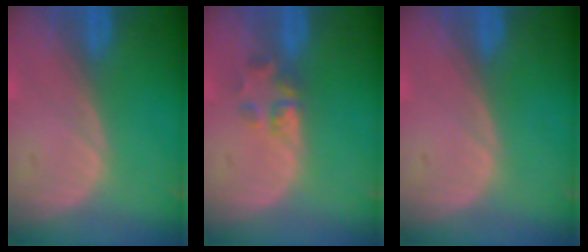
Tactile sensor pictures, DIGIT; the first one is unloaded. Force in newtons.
{"total": 2.6, "press": 2.4, "slide": 0.9}
{"total": 0.0}